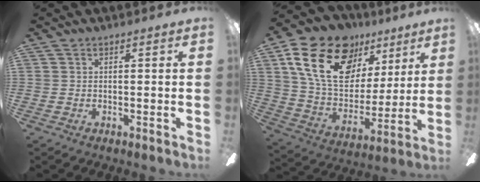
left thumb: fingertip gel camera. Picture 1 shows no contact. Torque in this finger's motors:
{"motor_torque": [0.26, 0.82, 1.72, -1.05, 0.52]}